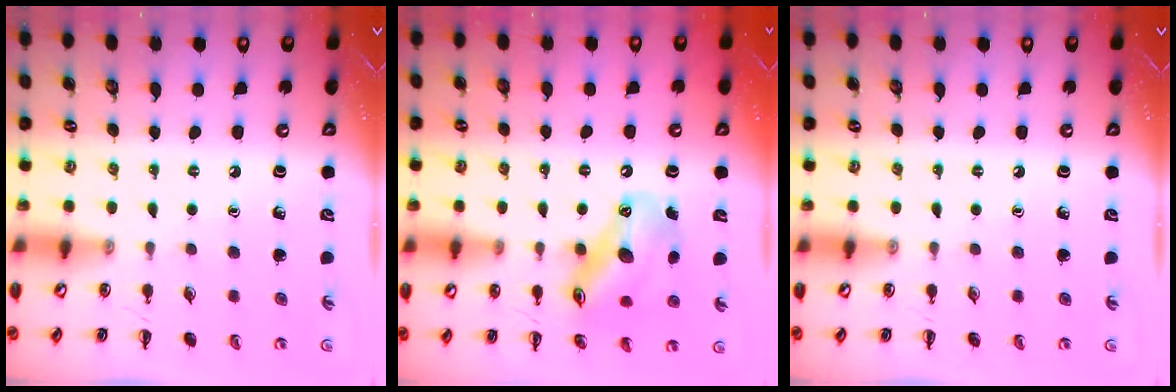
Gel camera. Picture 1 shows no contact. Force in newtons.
{"total": 12.4, "press": 11.8, "slide": 3.6}
{"total": 0.0}